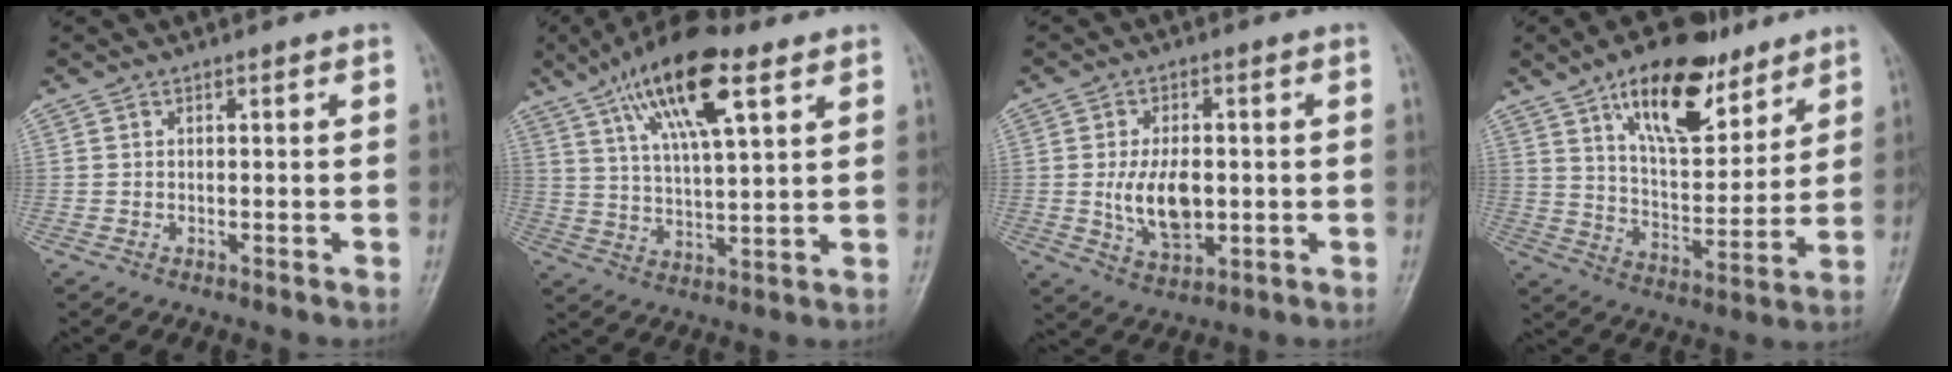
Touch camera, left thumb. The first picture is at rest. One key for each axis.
{"total": 17.0, "fx": 8.8, "fy": 5.6, "fz": 13.4, "tx": -0.217, "ty": -0.013, "tz": 0.155}
{"total": 9.6, "fx": -0.4, "fy": 5.6, "fz": 7.9, "tx": -0.125, "ty": -0.006, "tz": -0.001}
{"total": 18.1, "fx": 10.9, "fy": 8.1, "fz": 12.0, "tx": -0.149, "ty": -0.052, "tz": 0.185}